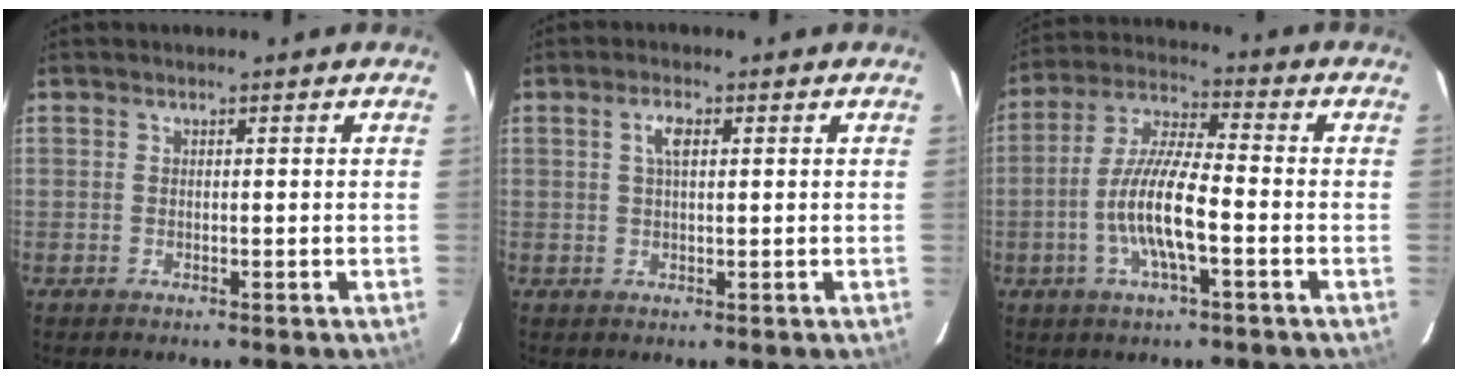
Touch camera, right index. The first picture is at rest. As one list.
[{"total": 2.7, "force": [0.8, 1.0, 2.4], "torque": [-0.048, 0.007, 0.016]}, {"total": 11.3, "force": [-3.3, 2.2, 10.5], "torque": [-0.218, -0.002, -0.065]}]